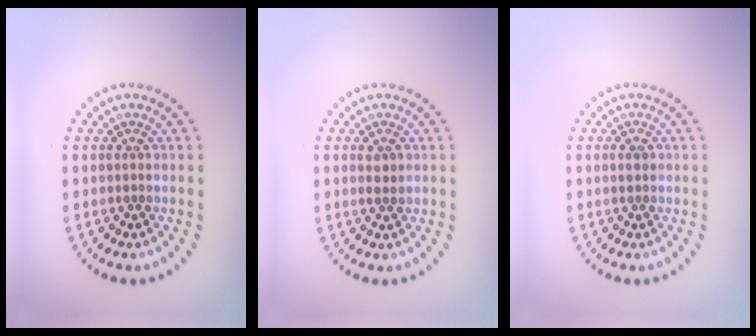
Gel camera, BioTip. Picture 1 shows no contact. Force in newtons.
{"total": 1.2, "press": 1.2, "slide": 0.1}
{"total": 1.1, "press": 1.1, "slide": 0.1}